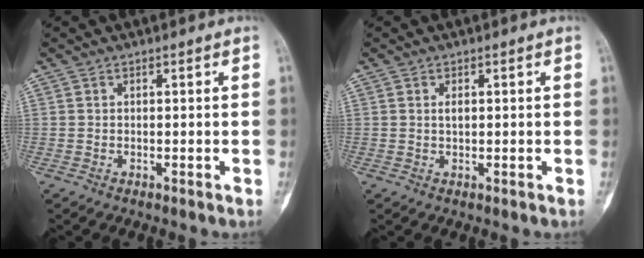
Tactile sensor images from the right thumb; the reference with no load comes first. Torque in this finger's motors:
{"motor_torque": [0.50, 0.45, 0.13, -0.12, 0.02]}